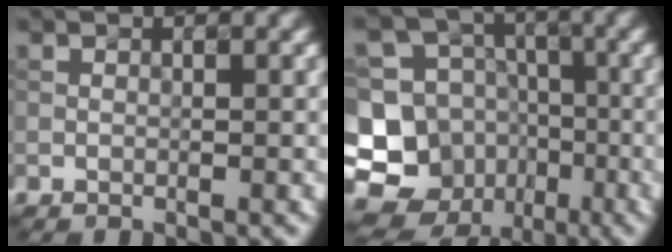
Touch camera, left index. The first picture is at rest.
{"total": 15.8, "force": [-5.6, 14.2, 4.0], "torque": [-0.126, -0.020, -0.084]}